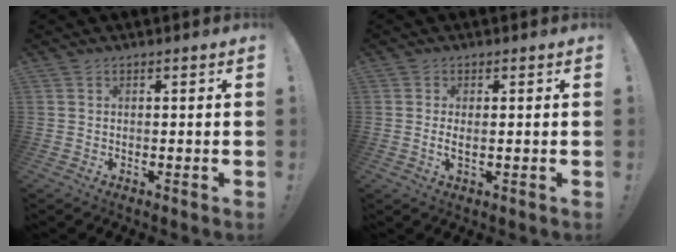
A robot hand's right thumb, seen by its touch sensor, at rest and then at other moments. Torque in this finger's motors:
{"motor_torque": [-0.24, 0.04, -0.21, 0.32, 0.12]}